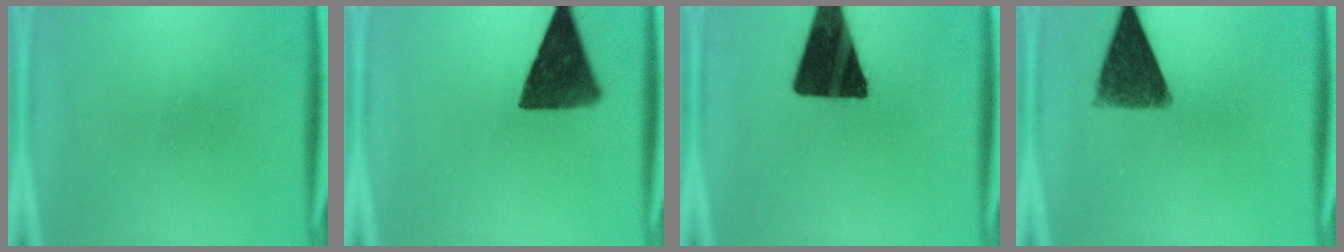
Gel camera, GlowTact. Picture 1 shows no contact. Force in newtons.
{"total": 11.9}
{"total": 19.4}
{"total": 10.1}